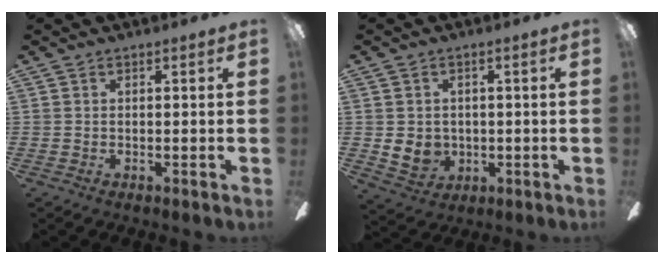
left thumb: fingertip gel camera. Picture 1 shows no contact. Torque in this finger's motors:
{"motor_torque": [0.09, 0.47, 0.01, 0.02, 0.06]}